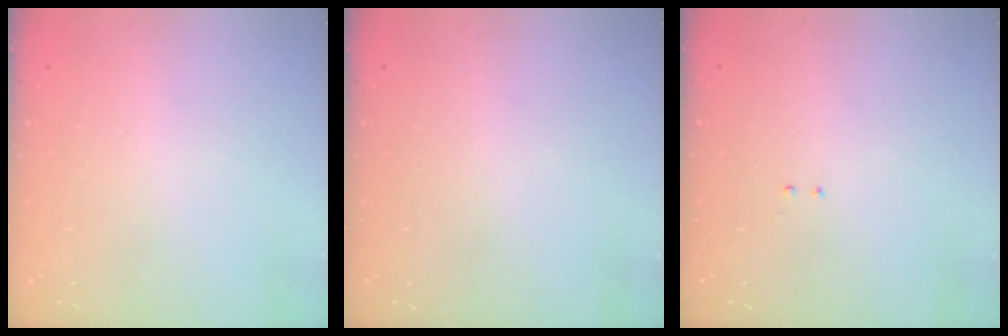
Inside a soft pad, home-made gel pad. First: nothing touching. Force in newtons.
{"total": 0.0}
{"total": 2.0, "press": 2.0, "slide": 0.4}